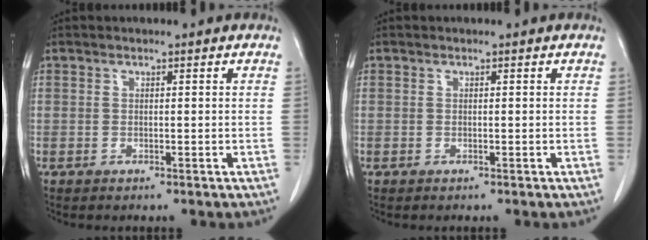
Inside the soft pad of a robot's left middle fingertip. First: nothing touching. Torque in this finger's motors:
{"motor_torque": [0.00, 0.00, 0.00, 0.00]}